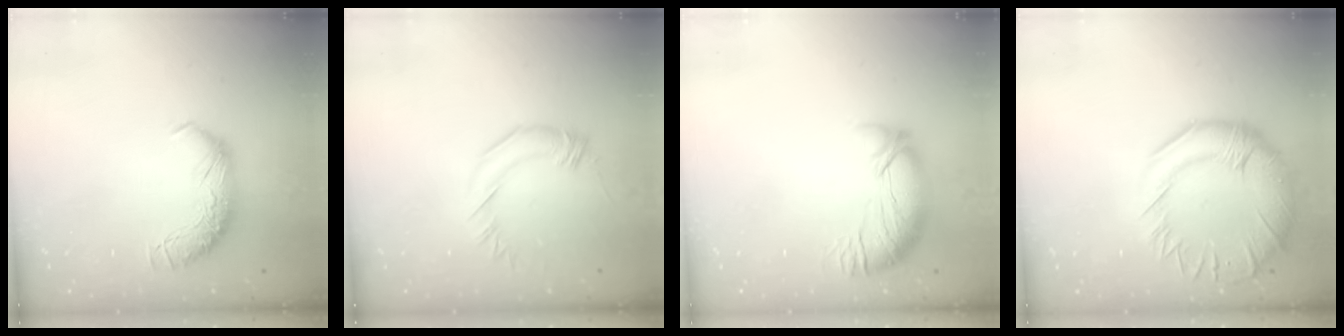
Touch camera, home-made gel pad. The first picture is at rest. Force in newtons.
{"total": 1.9, "press": 1.9, "slide": 0.4}
{"total": 3.3, "press": 2.3, "slide": 2.4}
{"total": 9.6, "press": 9.0, "slide": 3.5}